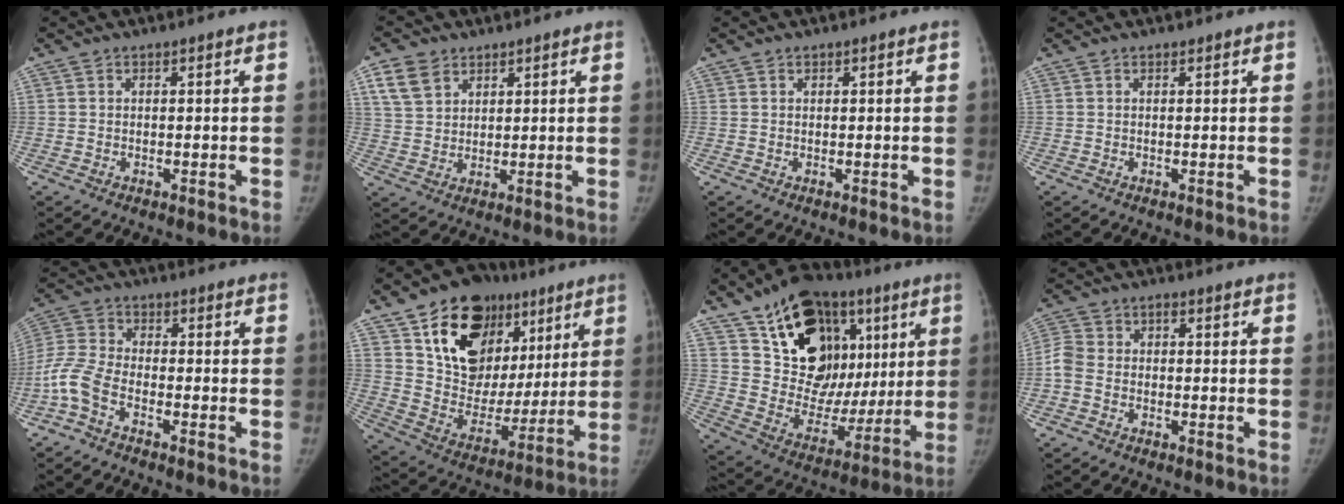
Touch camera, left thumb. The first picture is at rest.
{"total": 6.9, "force": [3.8, 4.8, 3.2], "torque": [-0.048, -0.012, 0.077]}
{"total": 0.0}
{"total": 0.0}
{"total": 6.7, "force": [-3.8, 2.8, 4.8], "torque": [-0.117, 0.021, -0.092]}
{"total": 24.8, "force": [12.0, 16.9, 13.7], "torque": [-0.165, -0.008, 0.207]}
{"total": 26.1, "force": [11.1, 17.4, 16.0], "torque": [-0.193, 0.000, 0.190]}
{"total": 4.6, "force": [-1.6, 3.3, 2.8], "torque": [-0.062, 0.018, -0.041]}